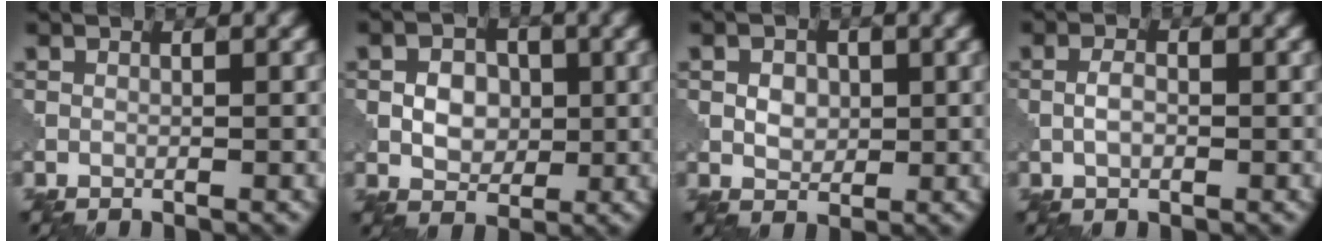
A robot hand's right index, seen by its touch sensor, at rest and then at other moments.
{"total": 3.2, "force": [0.0, 2.5, 2.0], "torque": [-0.033, 0.002, -0.004]}
{"total": 2.3, "force": [0.3, 1.8, 1.4], "torque": [-0.026, 0.002, 0.002]}
{"total": 1.7, "force": [-0.3, 0.9, 1.4], "torque": [-0.028, 0.004, -0.008]}